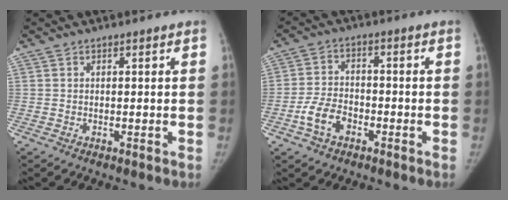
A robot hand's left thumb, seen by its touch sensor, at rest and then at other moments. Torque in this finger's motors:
{"motor_torque": [-0.37, 0.55, 0.73, 0.43, 0.04]}